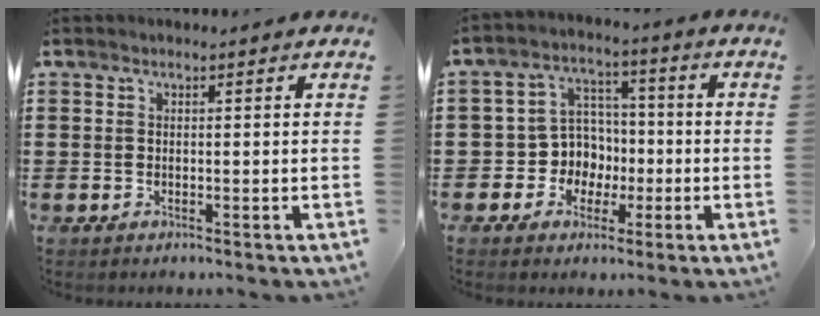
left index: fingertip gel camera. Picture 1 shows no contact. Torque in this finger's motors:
{"motor_torque": [0.54, 0.38, 0.21, 0.02]}